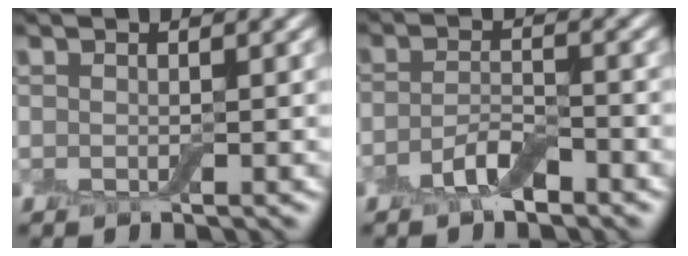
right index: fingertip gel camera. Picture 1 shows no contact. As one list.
[{"total": 2.9, "force": [-1.8, 1.1, 2.0], "torque": [-0.041, 0.006, -0.040]}]